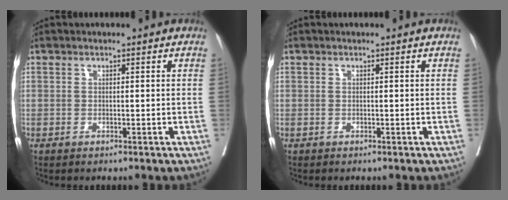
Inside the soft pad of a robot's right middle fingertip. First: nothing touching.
{"total": 0.0}